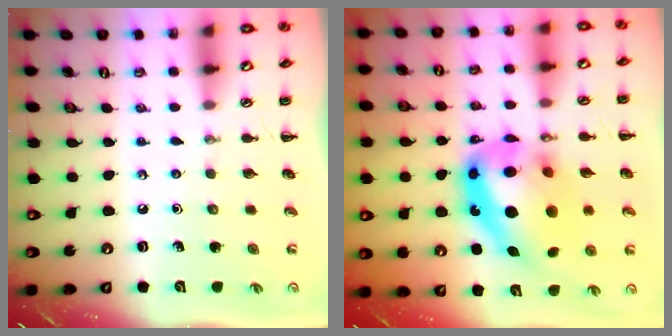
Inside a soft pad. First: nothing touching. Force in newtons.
{"total": 22.5, "press": 21.8, "slide": 5.5}